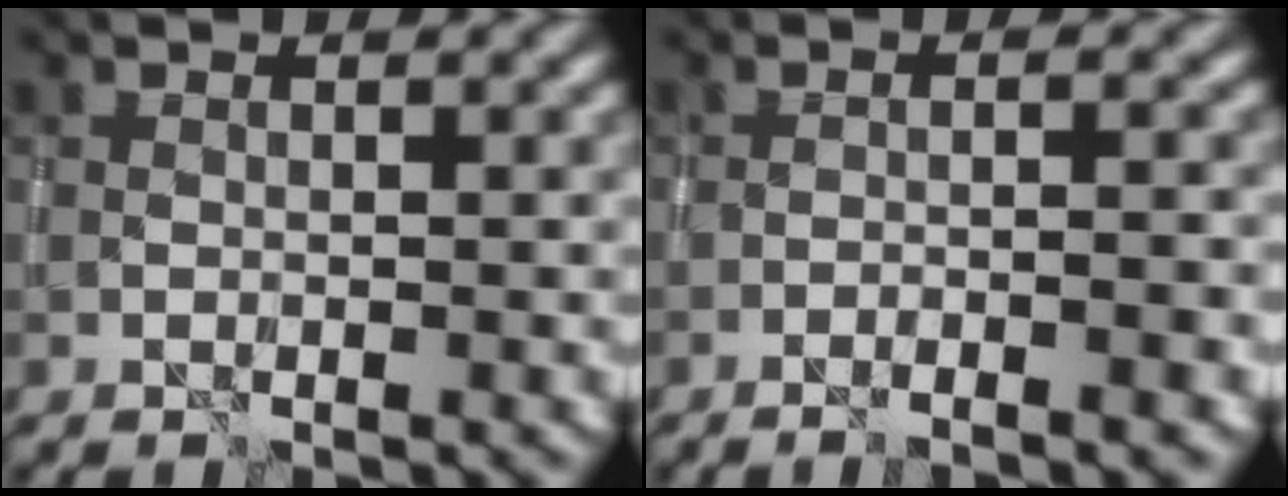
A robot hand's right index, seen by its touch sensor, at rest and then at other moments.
{"total": 4.1, "force": [-2.1, 0.8, 3.4], "torque": [-0.036, 0.023, -0.039]}